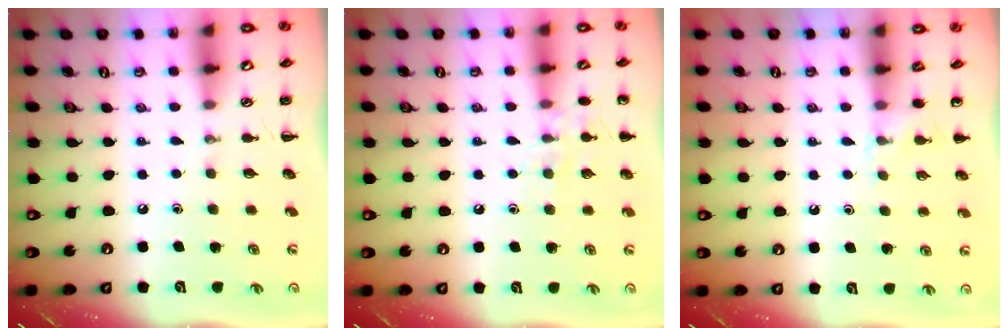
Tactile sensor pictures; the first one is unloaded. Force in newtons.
{"total": 7.5, "press": 7.4, "slide": 1.6}
{"total": 4.9, "press": 4.6, "slide": 1.7}